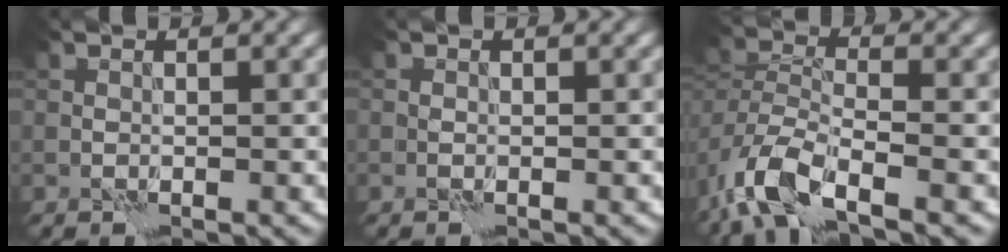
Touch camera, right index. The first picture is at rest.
{"total": 0.7, "force": [0.0, 0.5, 0.4], "torque": [-0.010, -0.001, -0.002]}
{"total": 6.9, "force": [-4.2, 3.1, 4.6], "torque": [-0.093, -0.003, -0.092]}